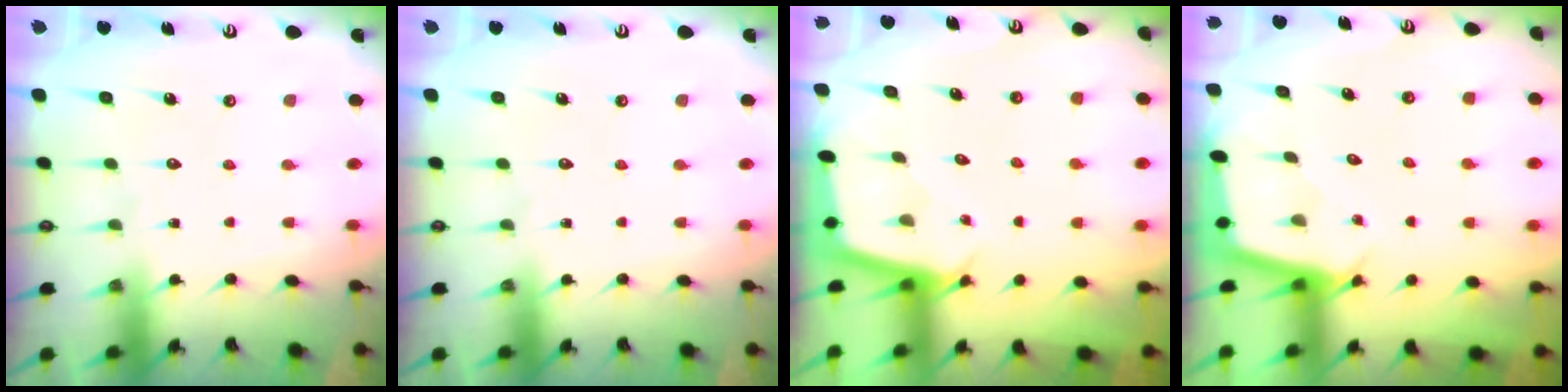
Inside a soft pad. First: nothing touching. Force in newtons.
{"total": 0.0}
{"total": 2.4, "press": 2.4, "slide": 0.1}
{"total": 2.2, "press": 2.2, "slide": 0.2}